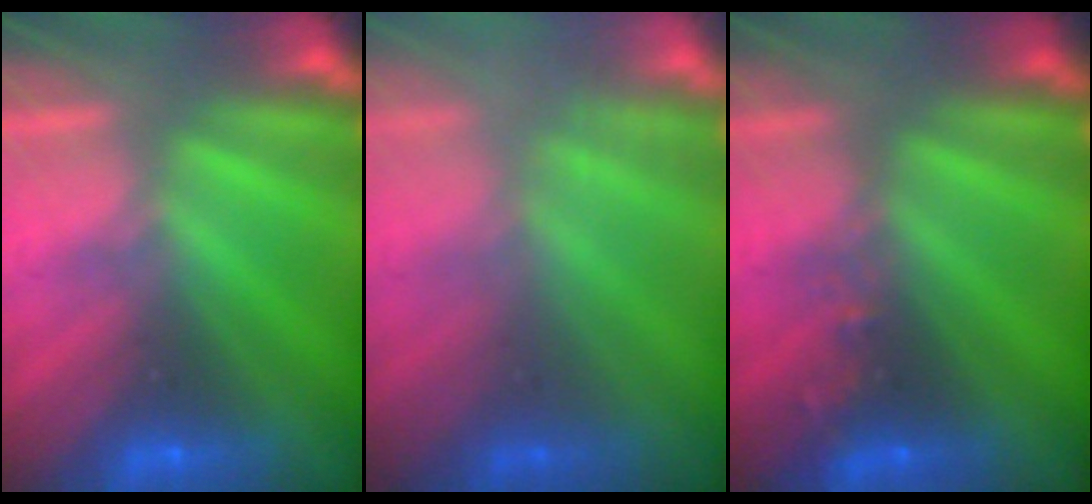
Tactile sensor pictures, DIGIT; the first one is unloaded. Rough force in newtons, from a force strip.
{"total": 2.4}
{"total": 2.5}